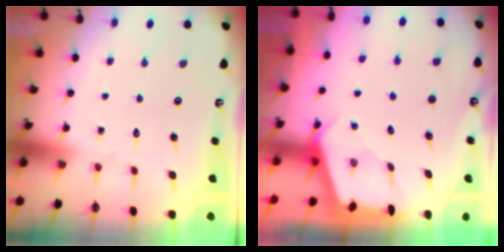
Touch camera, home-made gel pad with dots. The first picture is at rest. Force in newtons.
{"total": 2.5, "press": 2.5, "slide": 0.3}